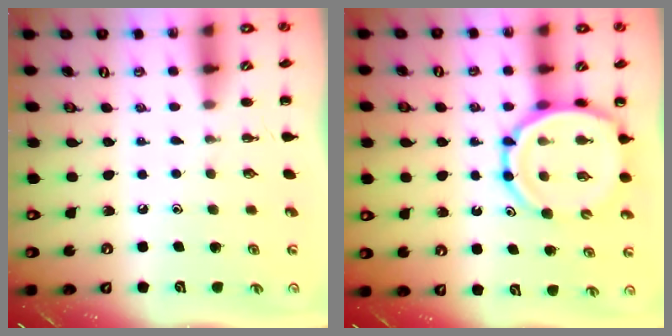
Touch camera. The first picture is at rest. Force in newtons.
{"total": 12.5, "press": 11.9, "slide": 3.9}